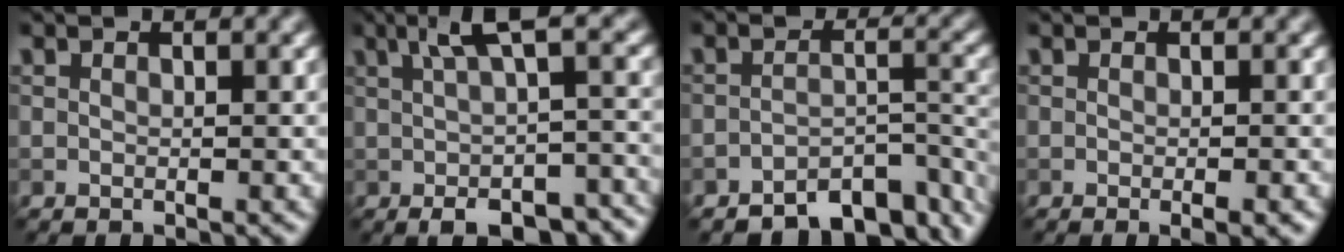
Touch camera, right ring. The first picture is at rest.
{"total": 7.6, "force": [-0.6, 2.7, 7.0], "torque": [-0.096, 0.001, -0.002]}
{"total": 6.7, "force": [-5.2, 2.8, 3.2], "torque": [-0.029, -0.011, -0.080]}
{"total": 1.9, "force": [-0.7, 0.4, 1.8], "torque": [-0.018, -0.004, -0.010]}